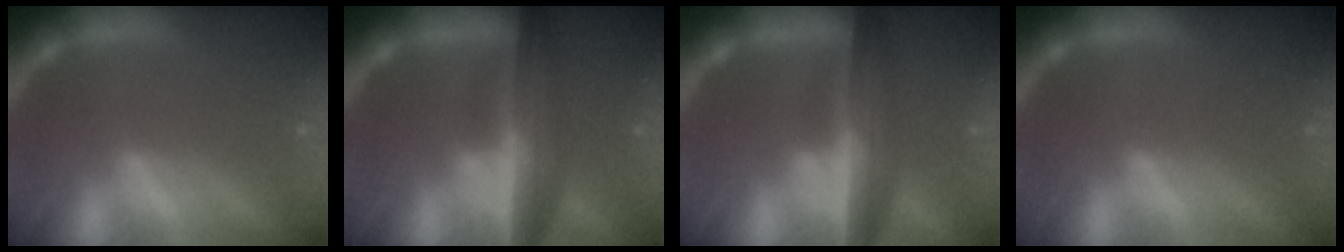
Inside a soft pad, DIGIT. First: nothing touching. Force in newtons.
{"total": 8.0}
{"total": 7.5}
{"total": 0.0}